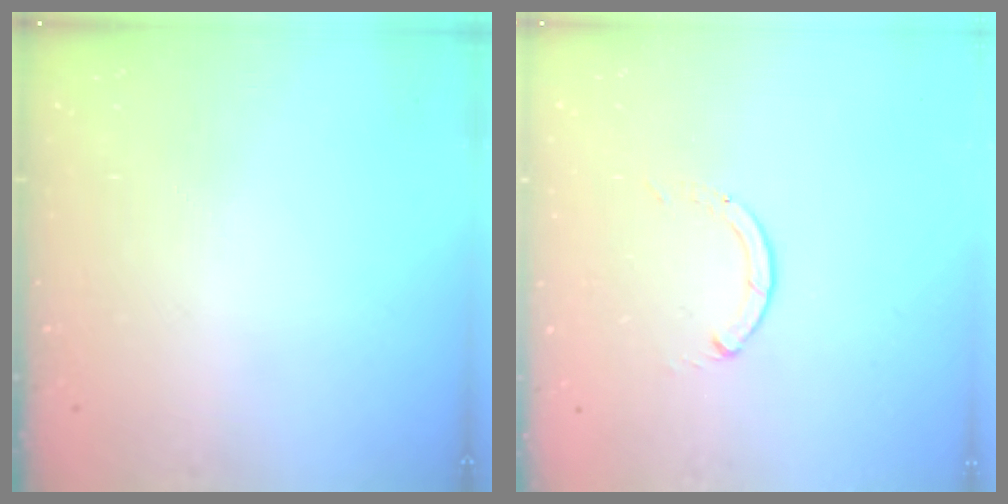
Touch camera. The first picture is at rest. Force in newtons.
{"total": 0.0}